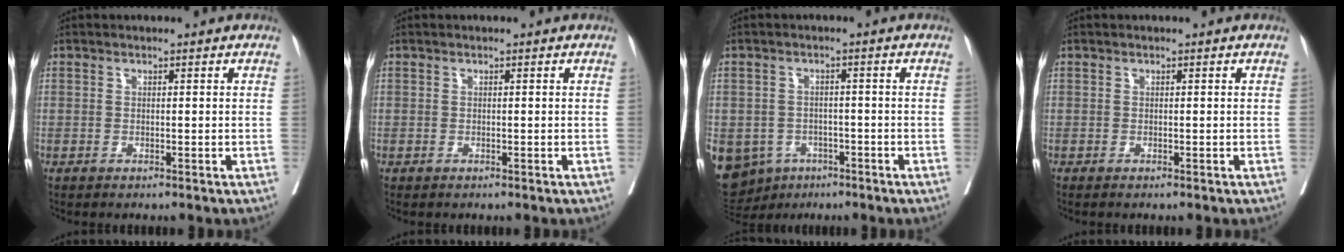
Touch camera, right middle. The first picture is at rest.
{"total": 0.0}
{"total": 14.3, "force": [-6.8, 11.6, 4.9], "torque": [-0.147, 0.001, -0.087]}
{"total": 0.0}